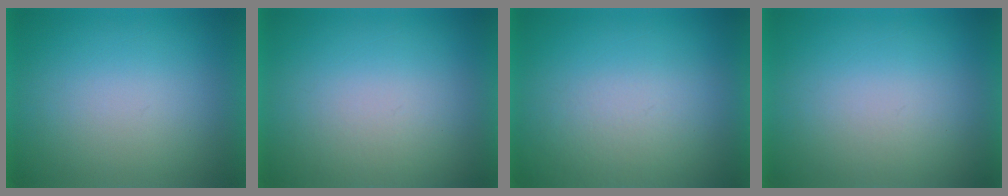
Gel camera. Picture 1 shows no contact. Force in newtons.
{"total": 2.0}
{"total": 3.2}
{"total": 1.2}